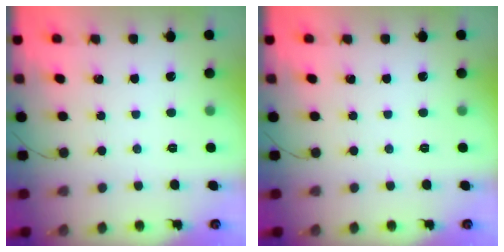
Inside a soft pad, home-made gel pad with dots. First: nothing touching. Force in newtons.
{"total": 0.0}